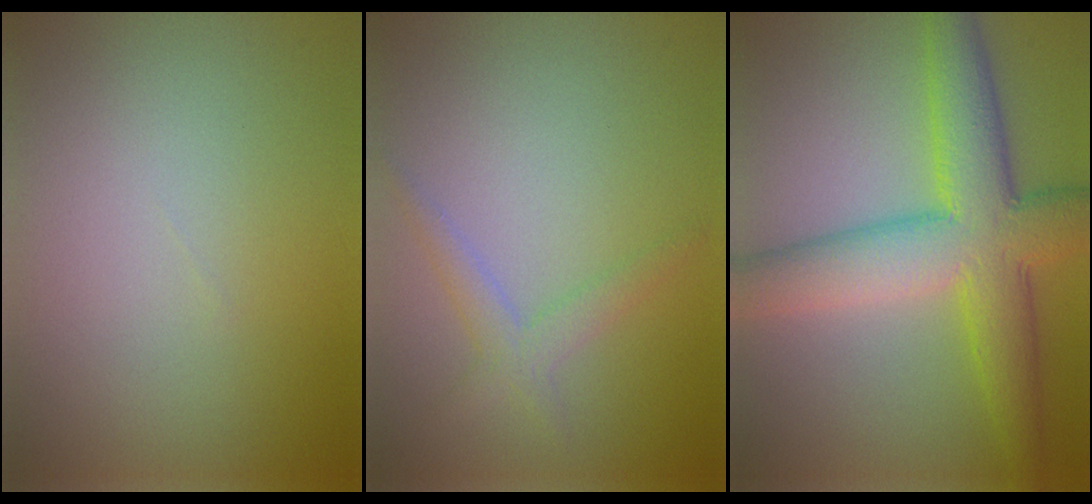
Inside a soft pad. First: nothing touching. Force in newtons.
{"total": 2.0, "press": 2.0, "slide": 0.2}
{"total": 9.2, "press": 9.2, "slide": 0.2}